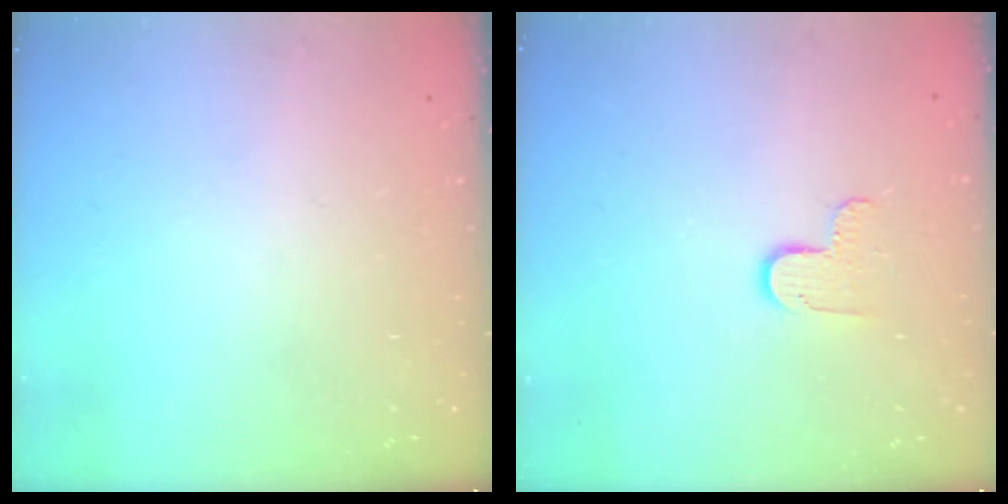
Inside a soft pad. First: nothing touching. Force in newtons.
{"total": 5.8, "press": 5.8, "slide": 0.8}